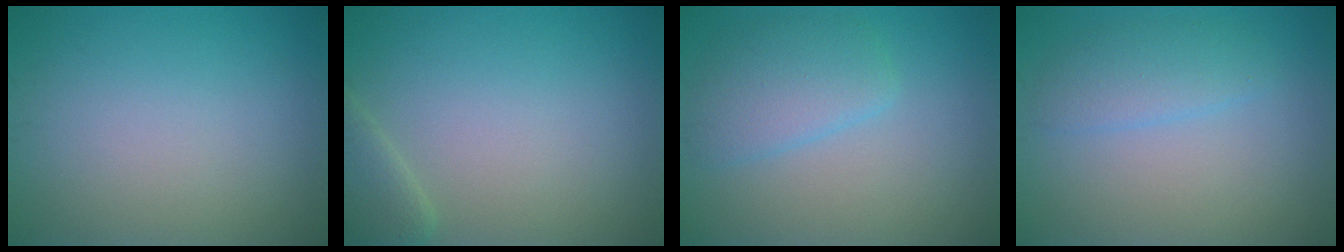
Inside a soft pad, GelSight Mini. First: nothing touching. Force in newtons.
{"total": 2.5, "press": 2.5, "slide": 0.1}
{"total": 3.3, "press": 3.3, "slide": 0.2}
{"total": 2.3, "press": 2.3, "slide": 0.0}